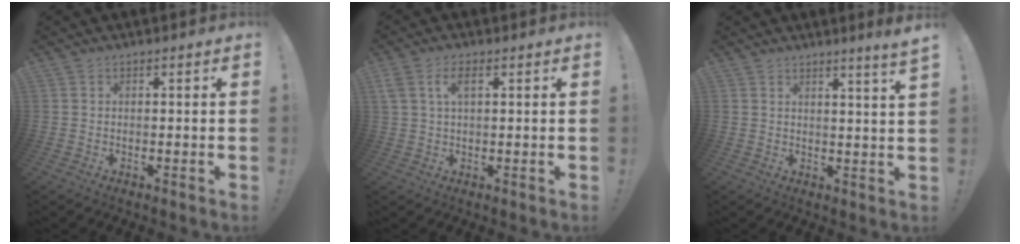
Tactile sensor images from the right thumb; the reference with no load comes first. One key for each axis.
{"total": 5.0, "fx": 1.8, "fy": 2.2, "fz": 4.1, "tx": -0.074, "ty": 0.005, "tz": 0.033}
{"total": 3.8, "fx": 2.5, "fy": -1.4, "fz": 2.5, "tx": -0.032, "ty": -0.024, "tz": 0.037}